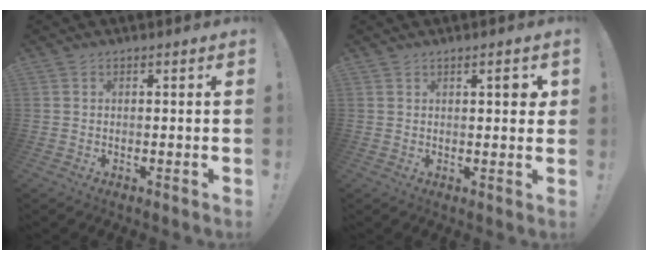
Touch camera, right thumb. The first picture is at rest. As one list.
[{"total": 3.3, "force": [1.4, 1.1, 2.8], "torque": [-0.024, -0.008, 0.017]}]